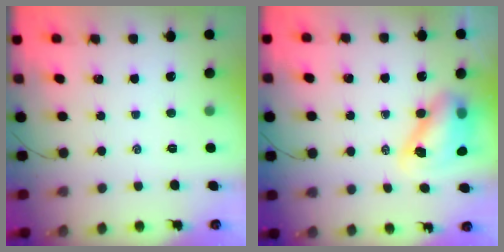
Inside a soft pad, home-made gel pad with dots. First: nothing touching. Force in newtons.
{"total": 9.2, "press": 9.0, "slide": 2.1}